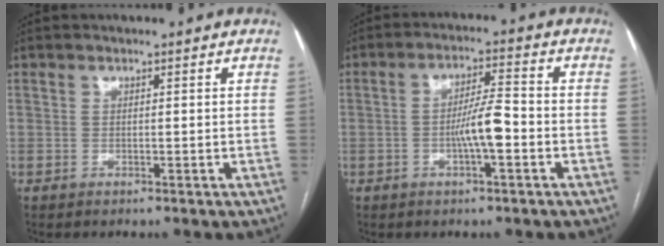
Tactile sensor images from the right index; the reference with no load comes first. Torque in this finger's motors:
{"motor_torque": [0.90, -0.10, 0.17, 0.12]}